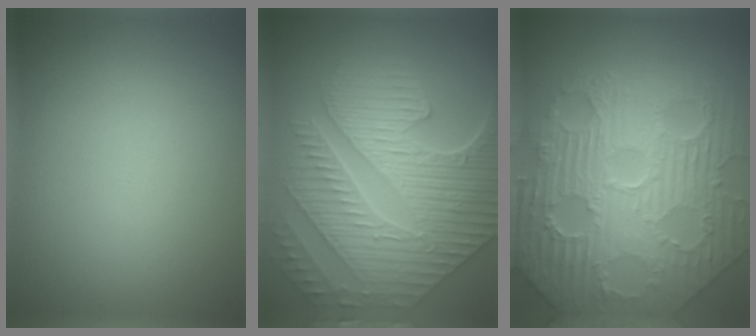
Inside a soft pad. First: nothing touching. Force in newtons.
{"total": 10.0, "press": 7.5, "slide": 6.7}
{"total": 11.7, "press": 7.7, "slide": 8.8}